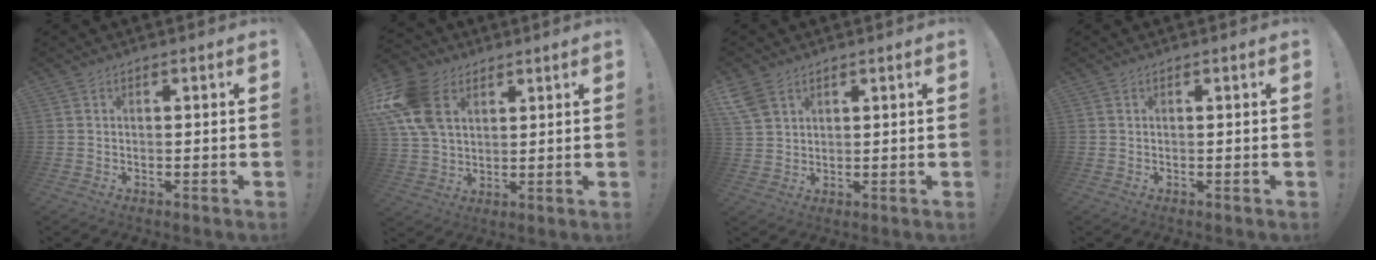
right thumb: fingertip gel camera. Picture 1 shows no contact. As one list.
[{"total": 16.7, "force": [6.9, 11.6, 9.8], "torque": [-0.204, -0.022, 0.135]}, {"total": 5.4, "force": [3.4, 3.3, 2.6], "torque": [-0.055, -0.008, 0.071]}, {"total": 0.0}]